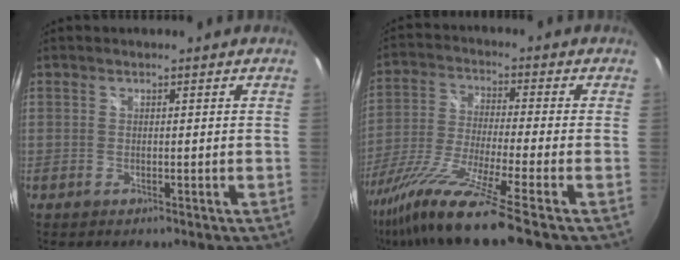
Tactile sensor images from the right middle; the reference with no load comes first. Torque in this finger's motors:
{"motor_torque": [1.44, -0.70, 0.96, 0.21]}